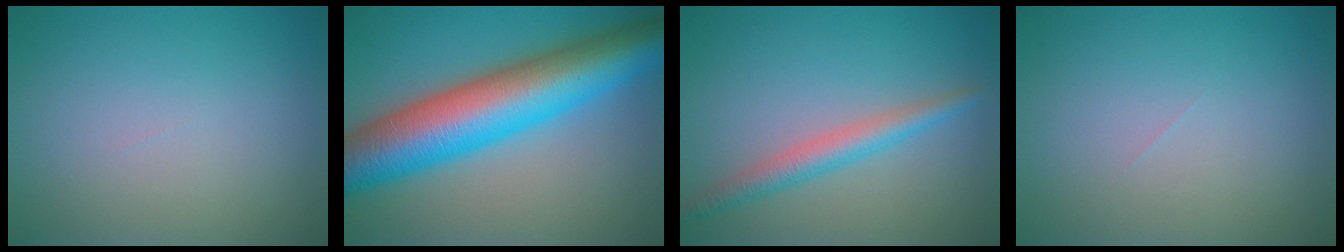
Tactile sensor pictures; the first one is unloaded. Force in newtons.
{"total": 12.8, "press": 12.8, "slide": 0.1}
{"total": 2.8, "press": 2.8, "slide": 0.1}
{"total": 0.0}